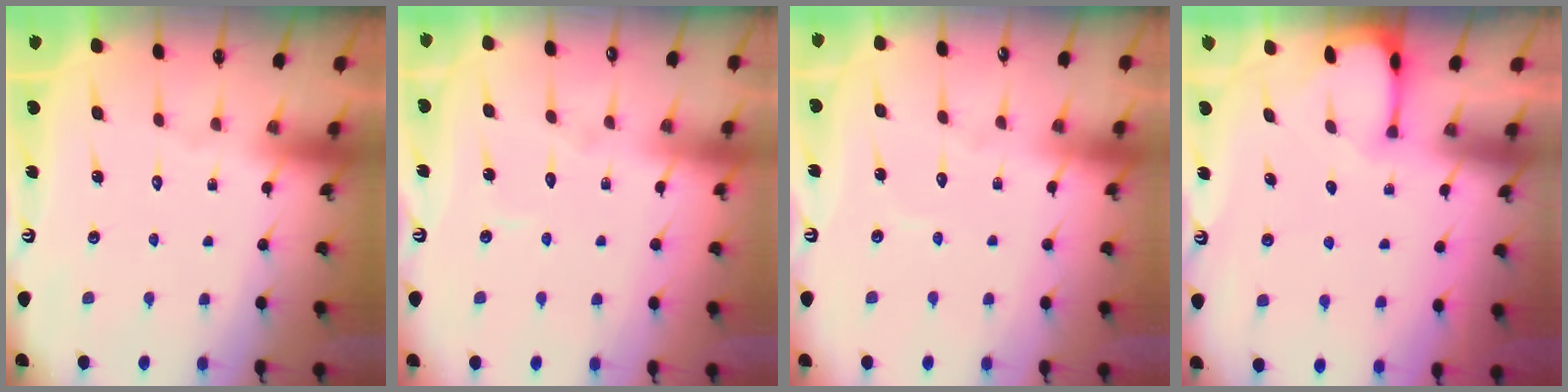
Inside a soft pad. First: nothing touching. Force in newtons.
{"total": 2.5, "press": 2.5, "slide": 0.2}
{"total": 3.9, "press": 3.9, "slide": 0.3}
{"total": 1.2, "press": 1.2, "slide": 0.3}